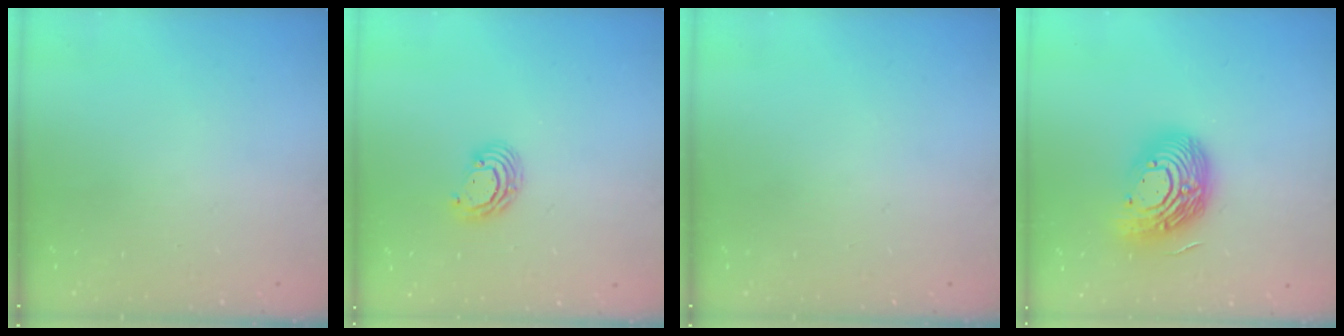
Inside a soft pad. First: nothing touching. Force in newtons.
{"total": 5.6, "press": 5.6, "slide": 0.3}
{"total": 0.0}
{"total": 17.0, "press": 16.9, "slide": 1.3}